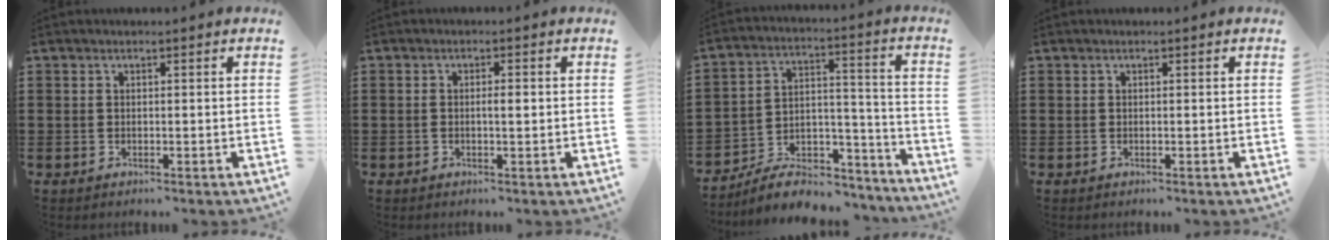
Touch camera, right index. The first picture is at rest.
{"total": 1.7, "force": [-0.1, 0.5, 1.6], "torque": [-0.031, 0.002, -0.002]}
{"total": 7.5, "force": [-6.3, 3.3, 2.5], "torque": [-0.042, 0.020, -0.118]}
{"total": 0.0}